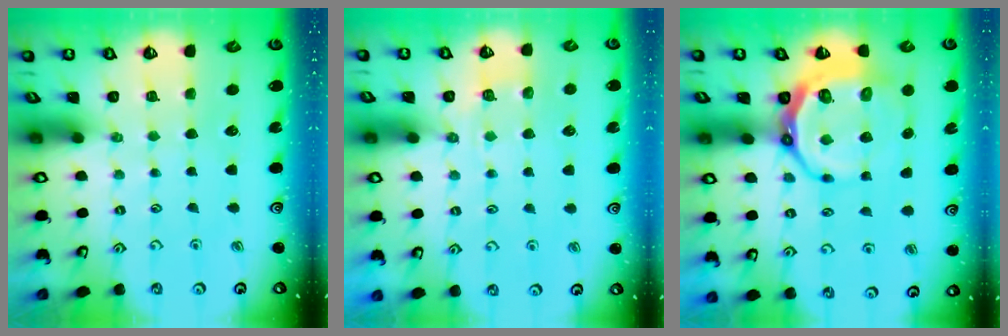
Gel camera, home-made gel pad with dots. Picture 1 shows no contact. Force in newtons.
{"total": 4.8, "press": 4.7, "slide": 1.1}
{"total": 11.4, "press": 10.8, "slide": 3.7}